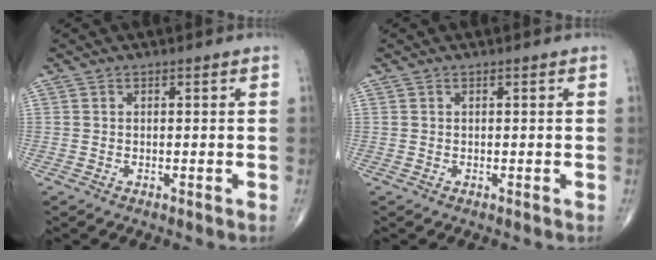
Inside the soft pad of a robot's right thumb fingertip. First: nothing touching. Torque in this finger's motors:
{"motor_torque": [-0.29, -0.40, -0.04, 0.08, 0.01]}